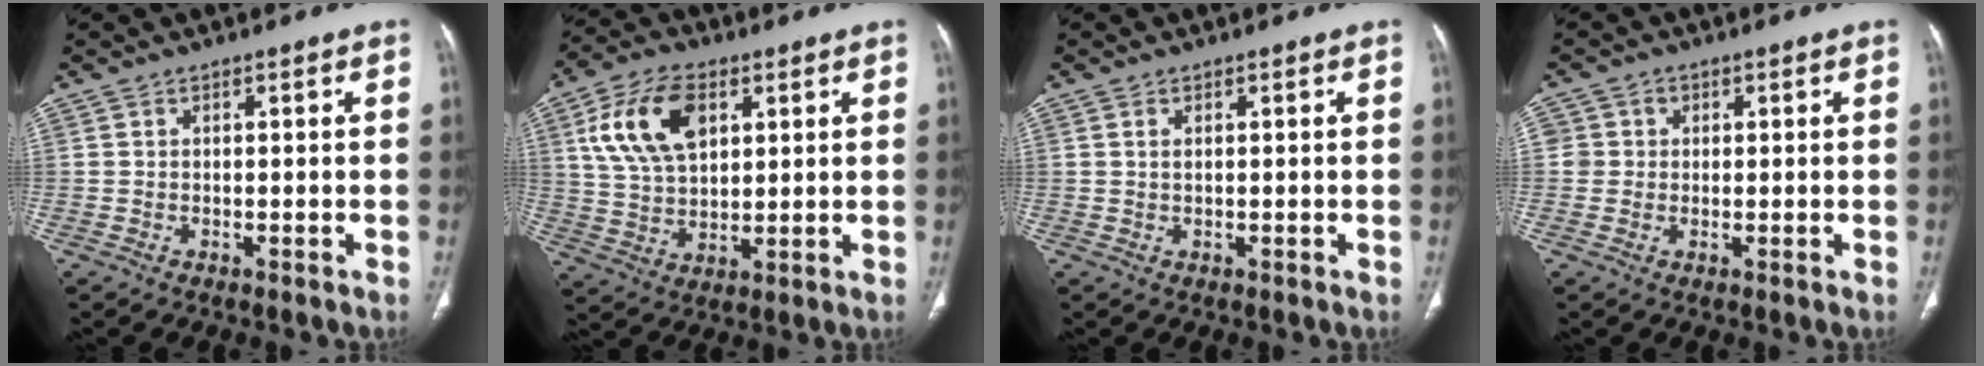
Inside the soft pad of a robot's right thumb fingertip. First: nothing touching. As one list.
[{"total": 14.2, "force": [5.1, 8.4, 10.3], "torque": [-0.181, -0.006, 0.100]}, {"total": 1.0, "force": [0.4, 0.4, 0.8], "torque": [-0.019, 0.004, 0.010]}, {"total": 3.0, "force": [0.5, 2.9, 0.3], "torque": [0.018, 0.004, 0.006]}]